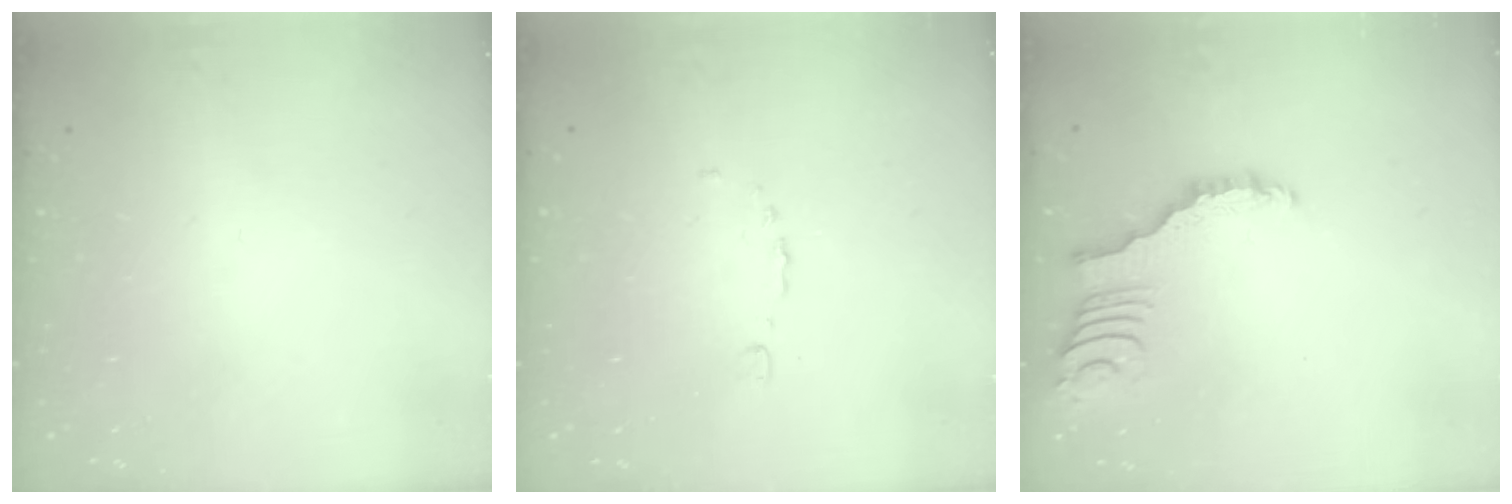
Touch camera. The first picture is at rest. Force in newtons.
{"total": 1.1, "press": 0.8, "slide": 0.7}
{"total": 2.9, "press": 2.9, "slide": 0.4}